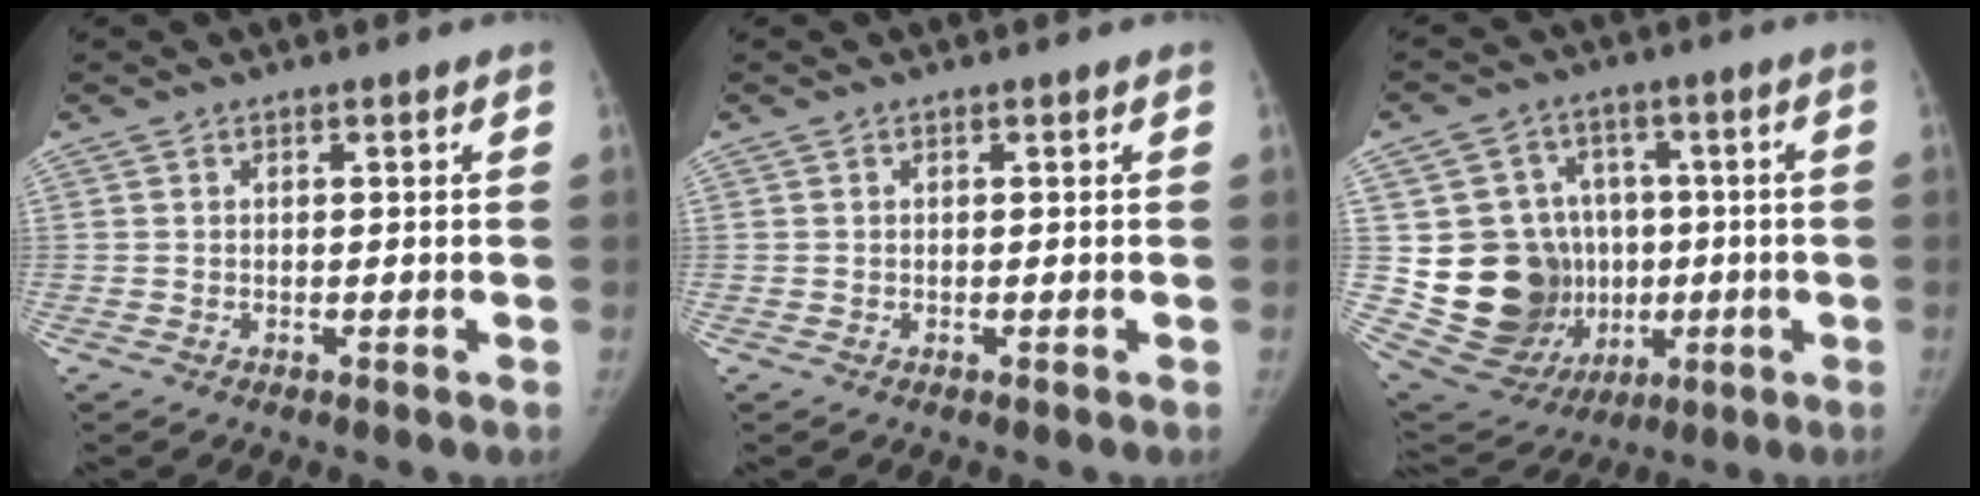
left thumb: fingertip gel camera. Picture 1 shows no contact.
{"total": 0.0}
{"total": 19.4, "force": [-1.0, 17.2, 9.1], "torque": [-0.116, 0.029, 0.020]}